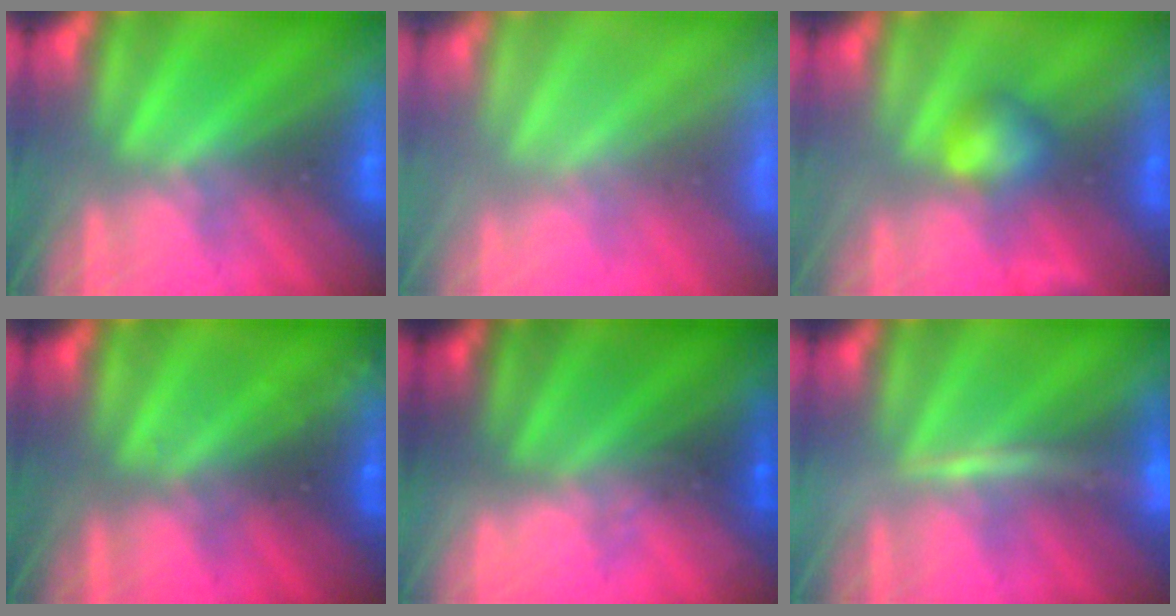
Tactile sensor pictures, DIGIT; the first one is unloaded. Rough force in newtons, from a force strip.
{"total": 7.5}
{"total": 2.7}
{"total": 2.7}
{"total": 1.5}
{"total": 2.6}